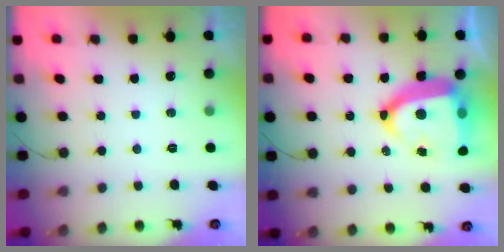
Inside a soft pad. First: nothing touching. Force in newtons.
{"total": 19.1, "press": 19.0, "slide": 2.2}